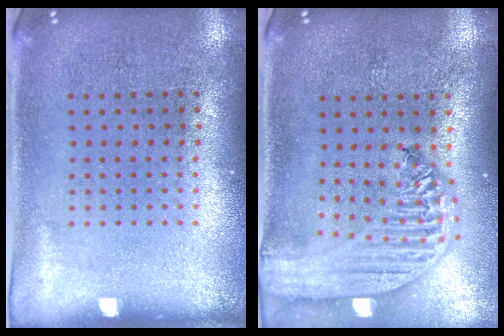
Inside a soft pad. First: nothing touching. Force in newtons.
{"total": 2.7, "press": 2.2, "slide": 1.6}